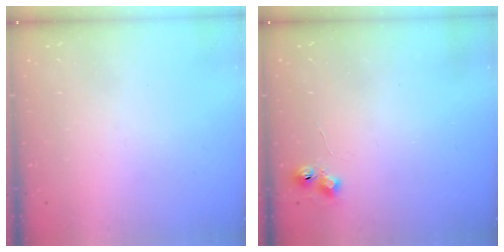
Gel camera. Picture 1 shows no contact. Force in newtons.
{"total": 5.6, "press": 5.6, "slide": 0.7}